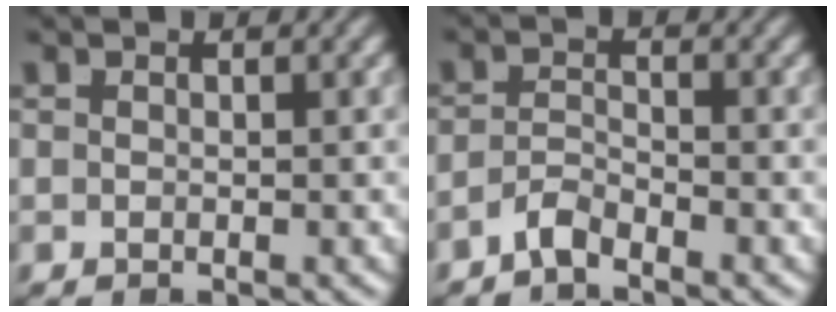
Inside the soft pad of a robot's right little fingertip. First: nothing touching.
{"total": 2.3, "force": [-2.1, 0.2, 0.9], "torque": [-0.014, -0.009, -0.034]}